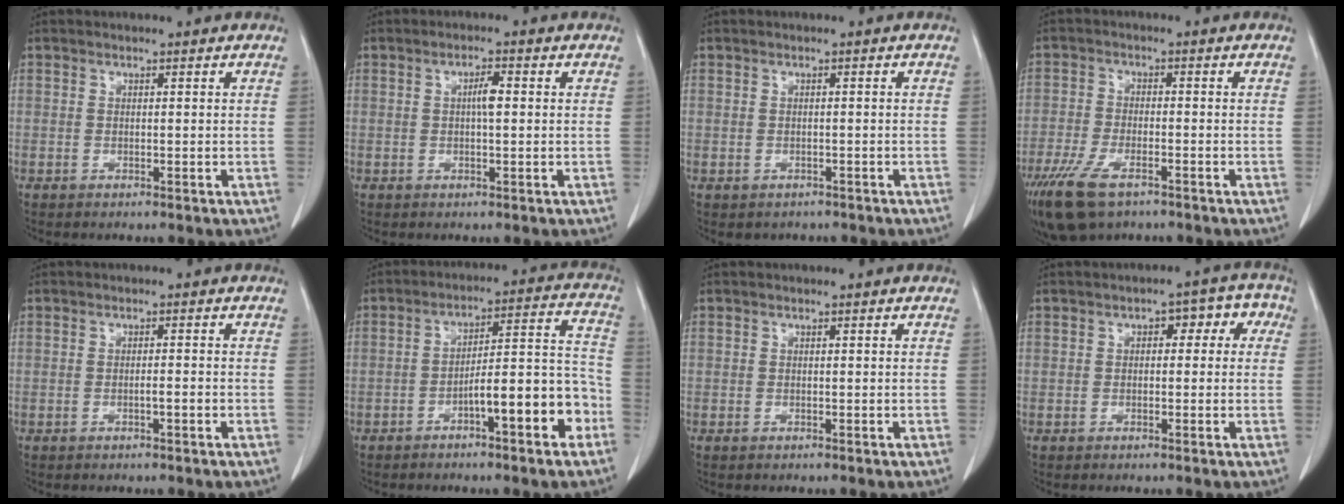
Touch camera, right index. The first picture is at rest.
{"total": 2.5, "force": [0.2, 0.5, 2.4], "torque": [-0.043, 0.003, 0.003]}
{"total": 1.9, "force": [-1.4, 1.3, 0.2], "torque": [-0.007, 0.004, -0.015]}
{"total": 9.0, "force": [-6.0, 3.2, 5.9], "torque": [-0.116, -0.017, -0.105]}
{"total": 1.2, "force": [-0.5, 0.1, 1.0], "torque": [-0.018, 0.002, -0.007]}
{"total": 11.4, "force": [-5.3, 1.9, 9.9], "torque": [-0.140, 0.038, -0.075]}
{"total": 0.0}
{"total": 4.9, "force": [0.8, 2.8, 3.9], "torque": [-0.035, 0.039, 0.006]}